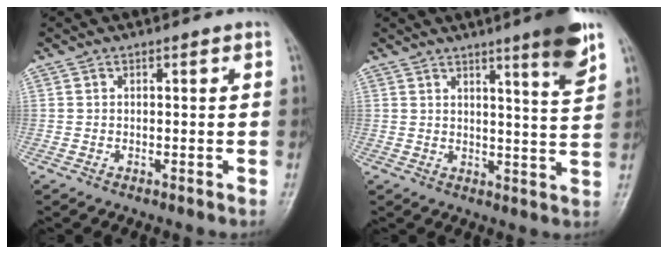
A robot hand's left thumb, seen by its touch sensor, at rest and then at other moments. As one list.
[{"total": 8.3, "force": [5.2, 0.2, 6.5], "torque": [-0.082, -0.034, 0.071]}]